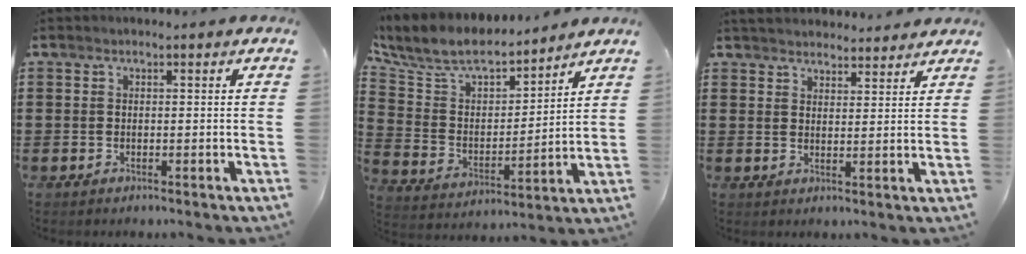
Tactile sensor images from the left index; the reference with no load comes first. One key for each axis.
{"total": 8.2, "fx": 7.2, "fy": 2.5, "fz": 2.9, "tx": -0.094, "ty": -0.044, "tz": 0.124}
{"total": 3.4, "fx": 3.4, "fy": 0.6, "fz": 0.0, "tx": -0.012, "ty": -0.008, "tz": 0.065}